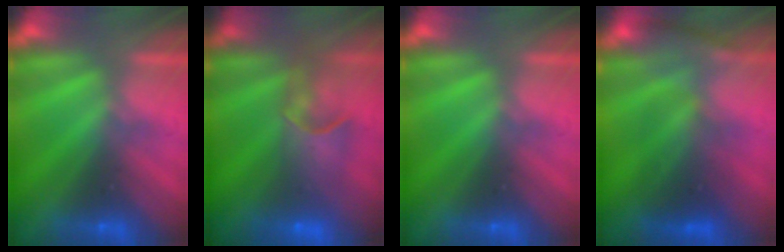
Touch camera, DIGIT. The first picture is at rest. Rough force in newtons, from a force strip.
{"total": 7.6}
{"total": 0.0}
{"total": 2.7}